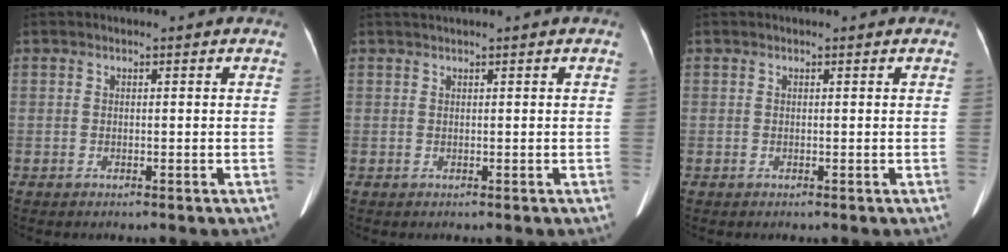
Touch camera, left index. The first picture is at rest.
{"total": 1.2, "force": [1.1, -0.4, 0.5], "torque": [-0.010, 0.012, 0.025]}
{"total": 0.9, "force": [0.8, 0.1, 0.3], "torque": [-0.009, 0.012, 0.012]}